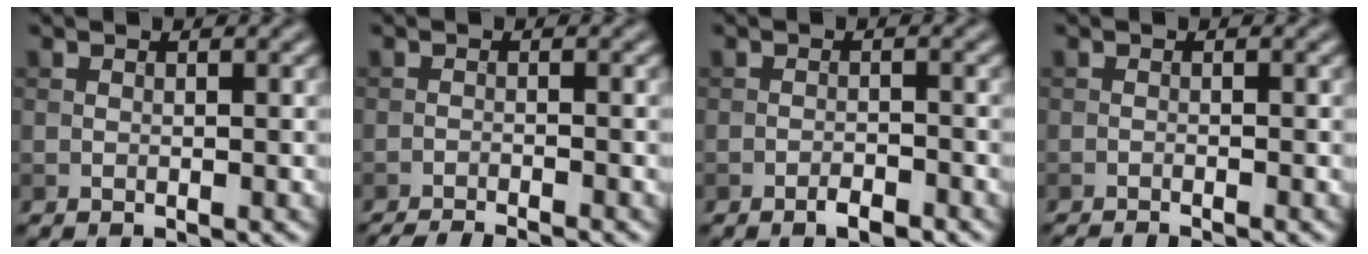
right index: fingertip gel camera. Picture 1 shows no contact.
{"total": 4.6, "force": [-4.2, 0.5, 1.7], "torque": [-0.028, -0.012, -0.069]}
{"total": 1.7, "force": [-1.2, 0.4, 1.0], "torque": [-0.014, 0.003, -0.021]}
{"total": 2.1, "force": [-1.9, 0.2, 0.9], "torque": [-0.014, -0.002, -0.037]}